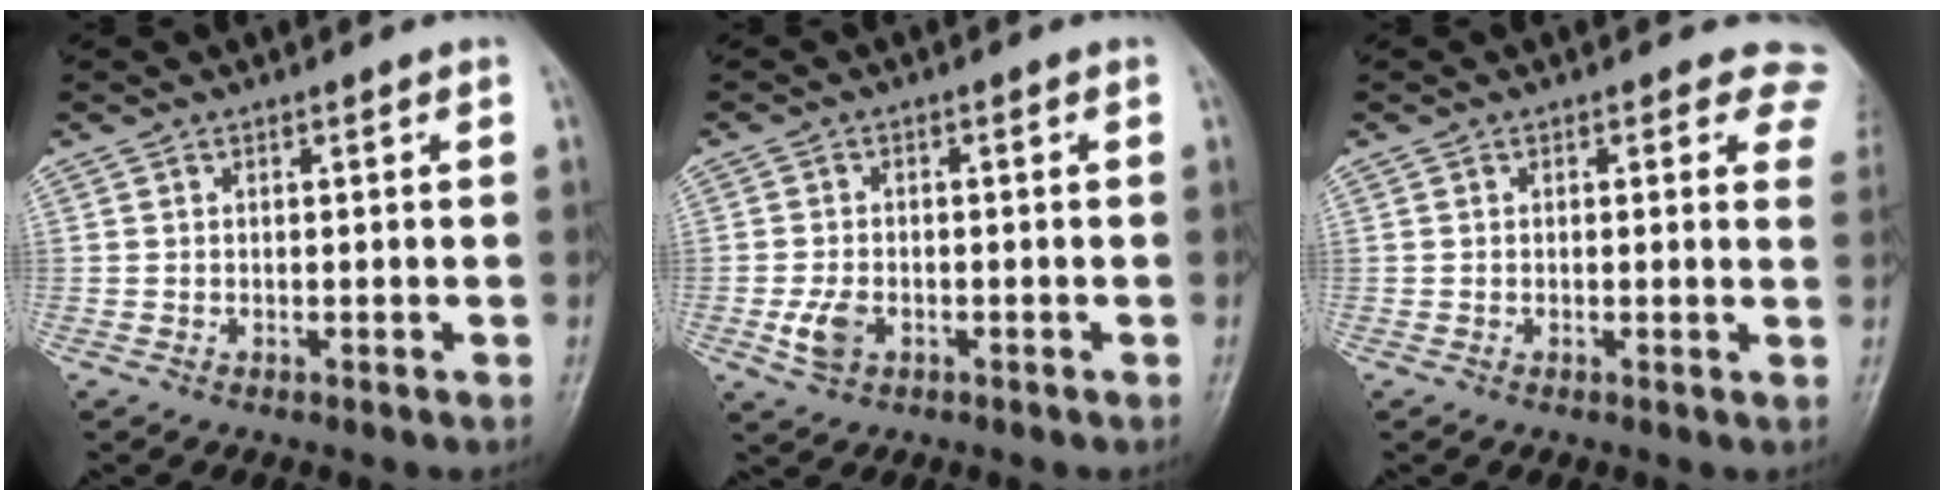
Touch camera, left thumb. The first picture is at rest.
{"total": 4.1, "force": [-1.4, 2.8, 2.6], "torque": [-0.052, 0.002, -0.024]}
{"total": 4.7, "force": [3.5, 2.7, 1.4], "torque": [0.023, -0.009, 0.012]}